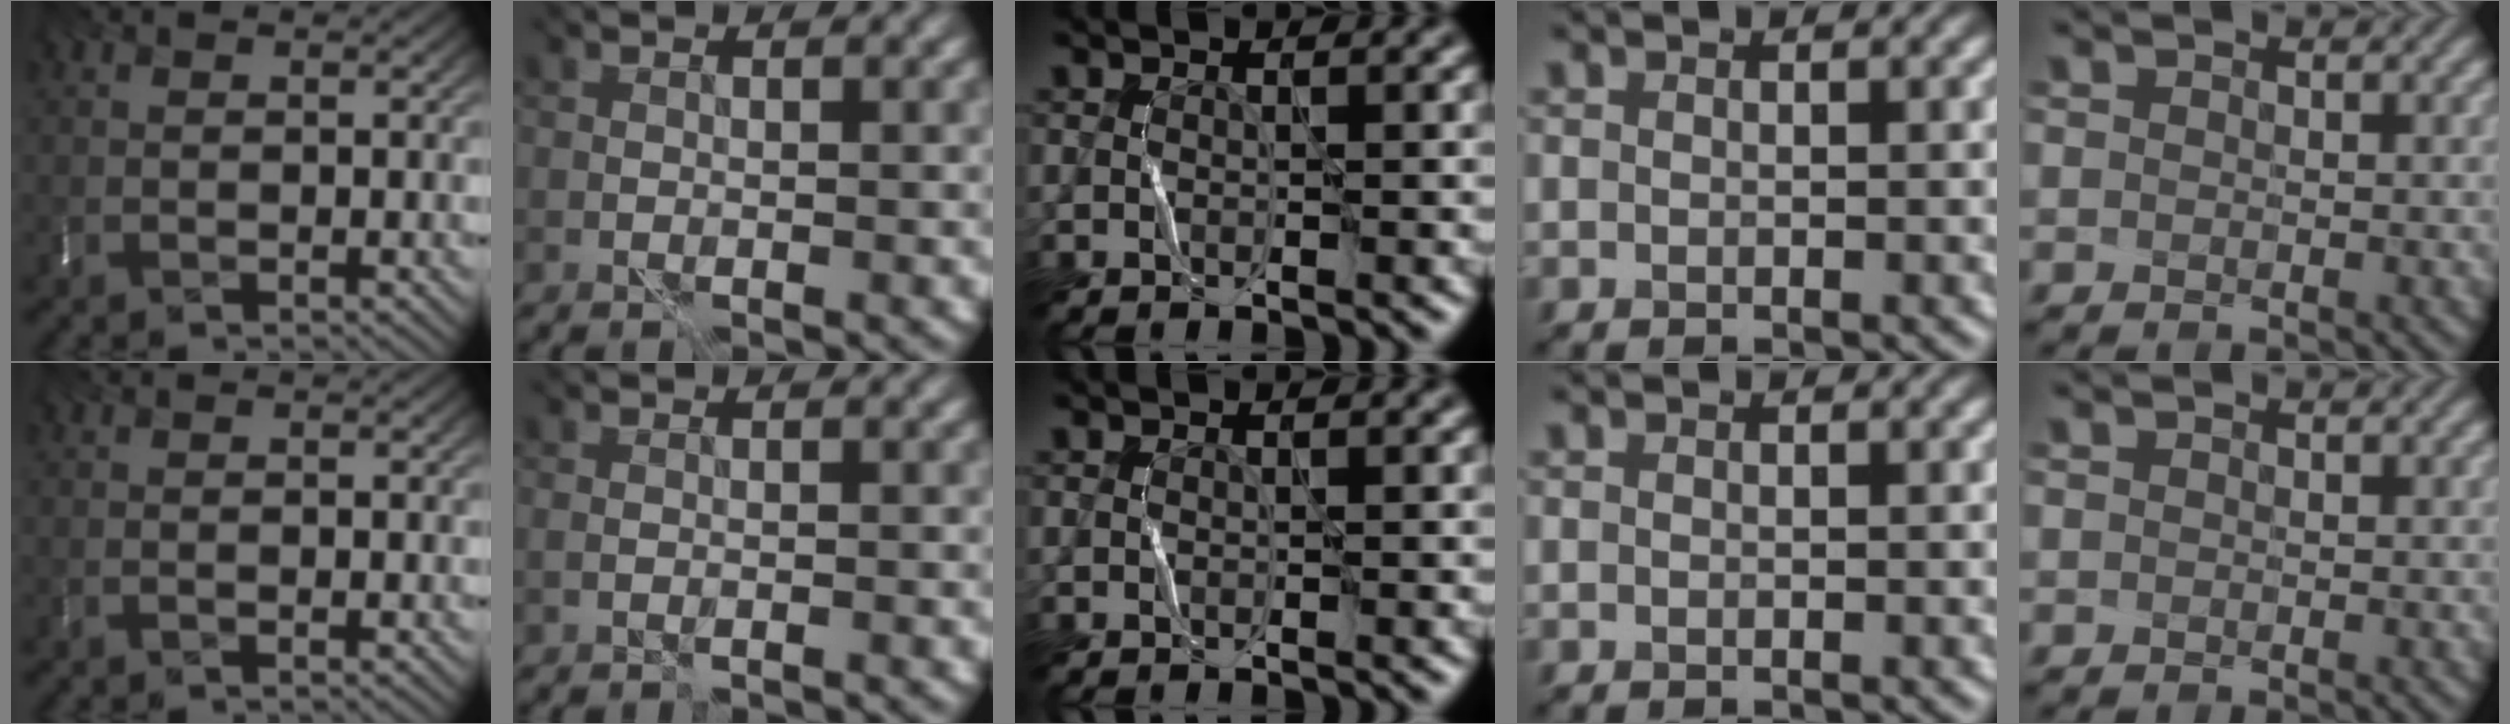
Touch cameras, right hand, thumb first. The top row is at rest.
{"index": {"total": 0.7, "force": [-0.6, 0.0, 0.4], "torque": [-0.007, 0.003, -0.011]}}